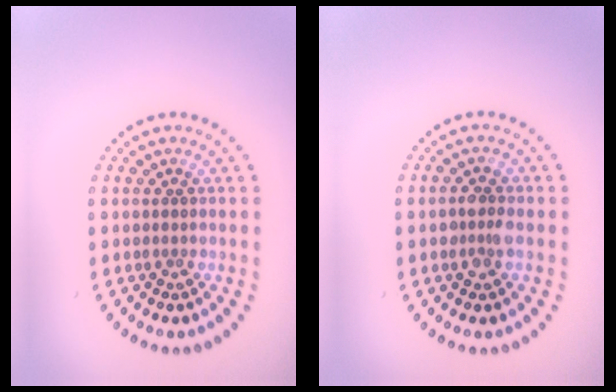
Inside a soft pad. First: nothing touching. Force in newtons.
{"total": 2.0, "press": 1.9, "slide": 0.3}